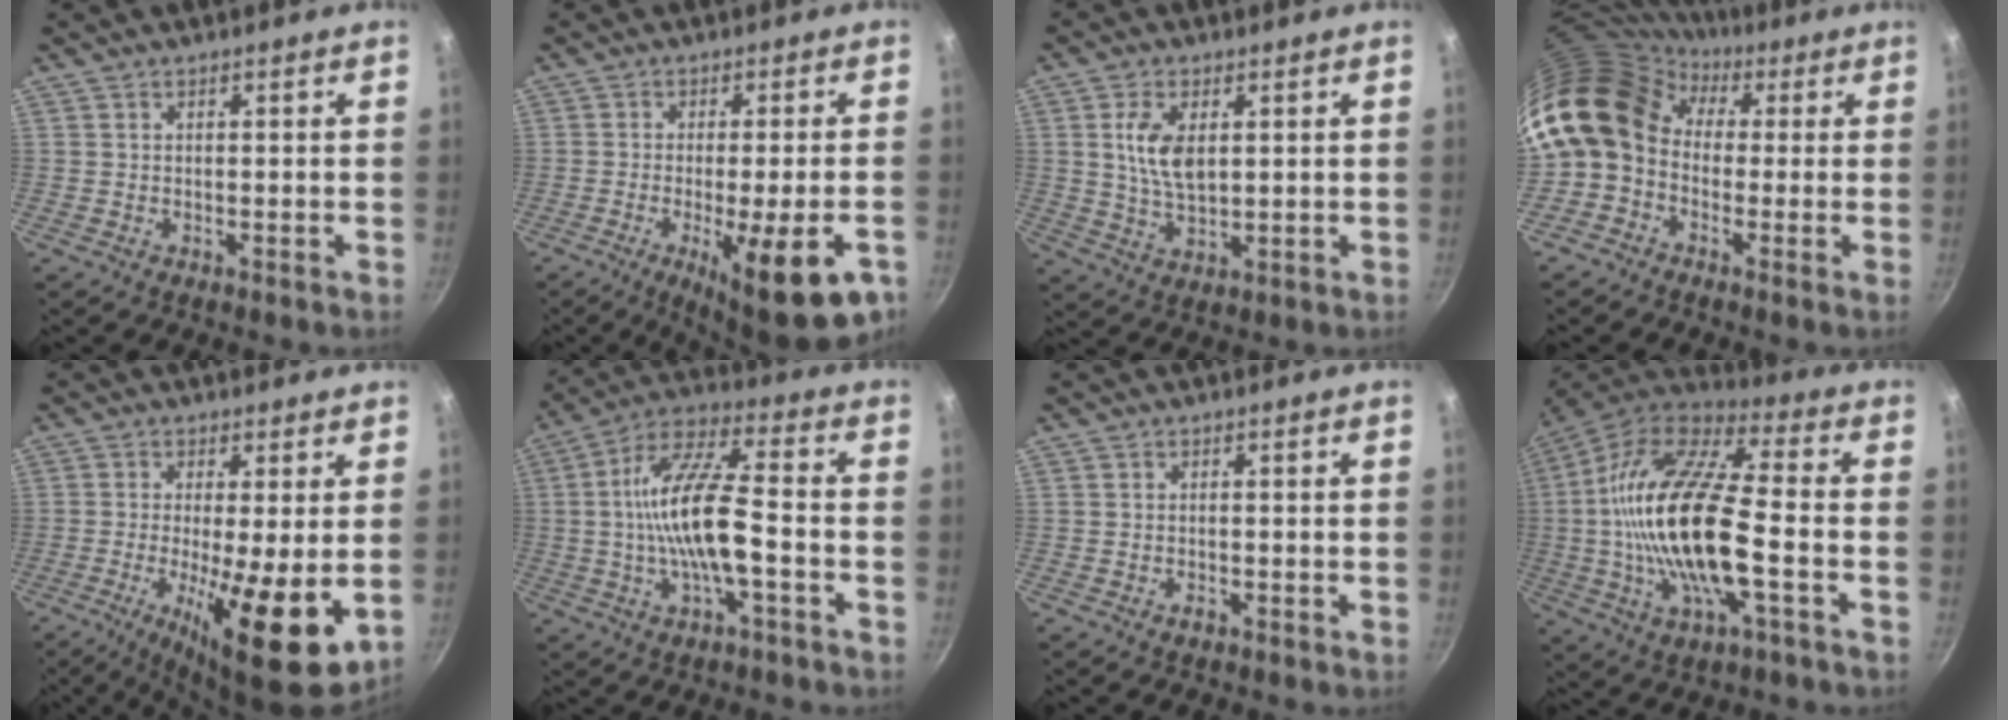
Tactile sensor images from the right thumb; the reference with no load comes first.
{"total": 15.6, "force": [-6.7, 3.8, 13.6], "torque": [-0.169, 0.000, -0.087]}
{"total": 8.0, "force": [1.9, 4.3, 6.5], "torque": [-0.118, -0.011, 0.037]}
{"total": 14.5, "force": [1.2, 11.4, 8.9], "torque": [-0.162, 0.034, -0.005]}
{"total": 13.4, "force": [-2.1, 3.2, 12.8], "torque": [-0.208, -0.013, -0.030]}
{"total": 15.5, "force": [-2.3, 4.9, 14.5], "torque": [-0.272, 0.036, -0.053]}
{"total": 1.0, "force": [-0.6, 0.5, 0.6], "torque": [-0.014, 0.003, -0.012]}
{"total": 24.3, "force": [-2.8, 8.9, 22.4], "torque": [-0.437, 0.025, -0.067]}